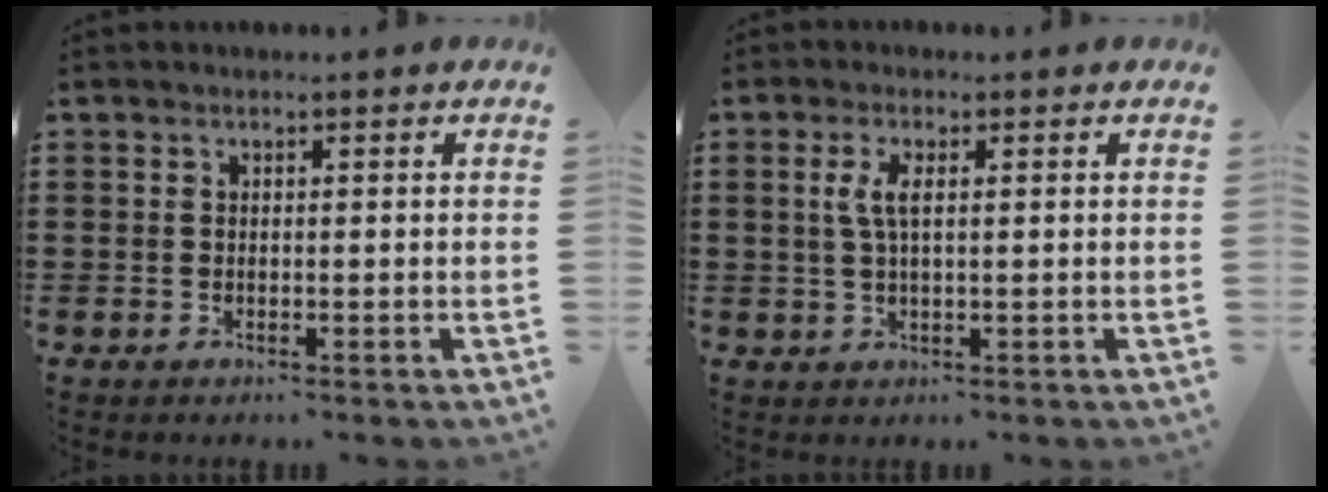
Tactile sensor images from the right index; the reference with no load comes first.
{"total": 3.3, "force": [0.7, 1.0, 3.1], "torque": [-0.069, 0.004, 0.007]}